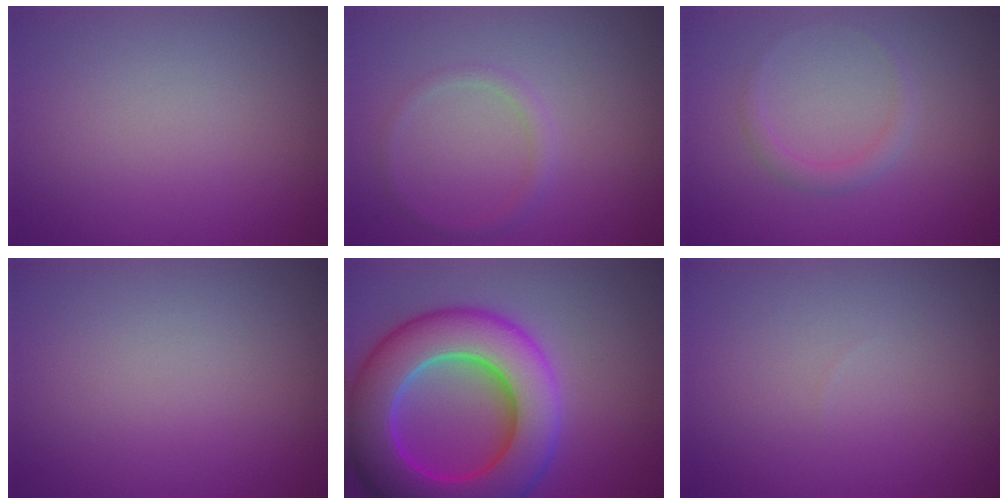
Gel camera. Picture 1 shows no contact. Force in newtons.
{"total": 1.2, "press": 1.2, "slide": 0.0}
{"total": 1.3, "press": 1.3, "slide": 0.1}
{"total": 0.0}
{"total": 12.6, "press": 12.6, "slide": 0.3}
{"total": 0.0}